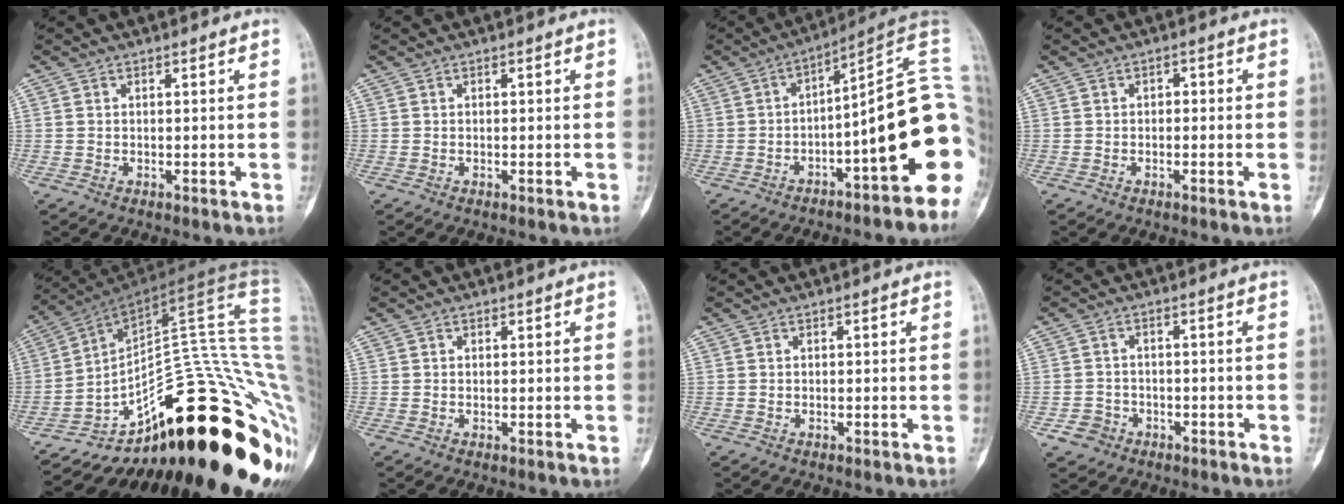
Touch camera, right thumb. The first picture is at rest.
{"total": 0.0}
{"total": 19.5, "force": [-3.3, 3.7, 18.8], "torque": [-0.193, 0.039, -0.041]}
{"total": 0.9, "force": [-0.2, 0.7, 0.5], "torque": [0.002, 0.002, -0.009]}
{"total": 38.9, "force": [-15.0, 13.7, 33.2], "torque": [-0.362, 0.074, -0.212]}
{"total": 0.0}
{"total": 0.0}
{"total": 3.5, "force": [-1.7, 3.1, 0.4], "torque": [0.008, 0.017, -0.027]}